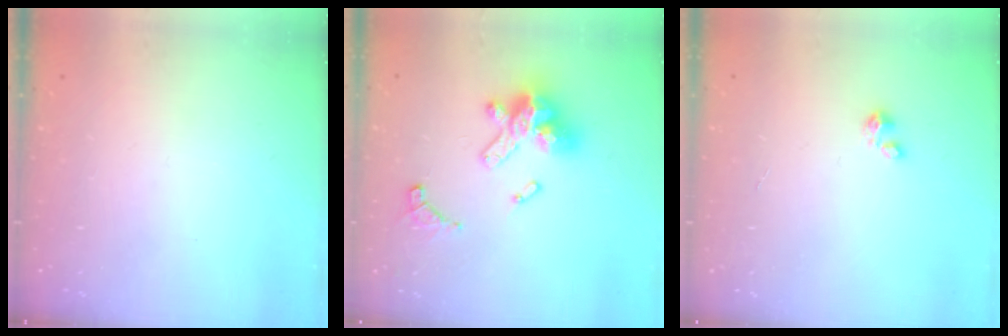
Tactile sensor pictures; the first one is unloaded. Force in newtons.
{"total": 14.2, "press": 14.2, "slide": 1.0}
{"total": 1.6, "press": 1.6, "slide": 0.2}